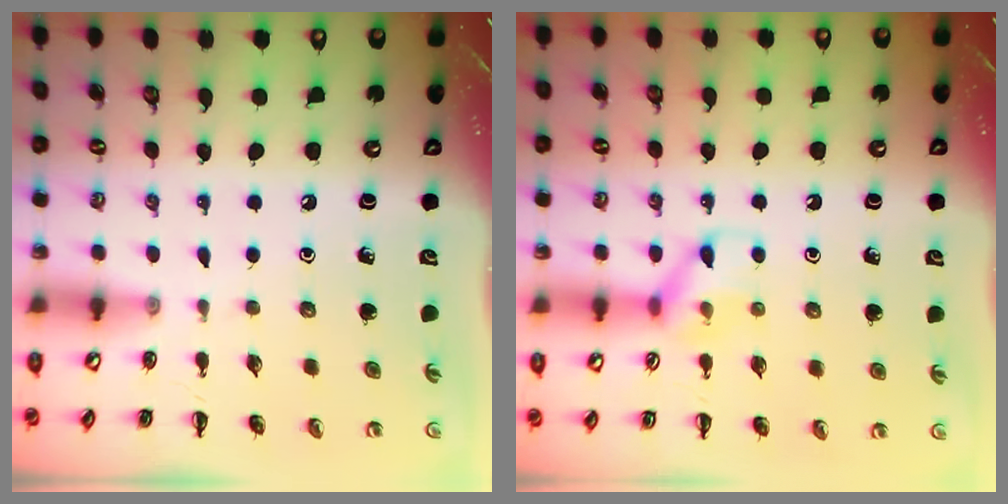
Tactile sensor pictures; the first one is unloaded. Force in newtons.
{"total": 8.6, "press": 8.6, "slide": 0.6}